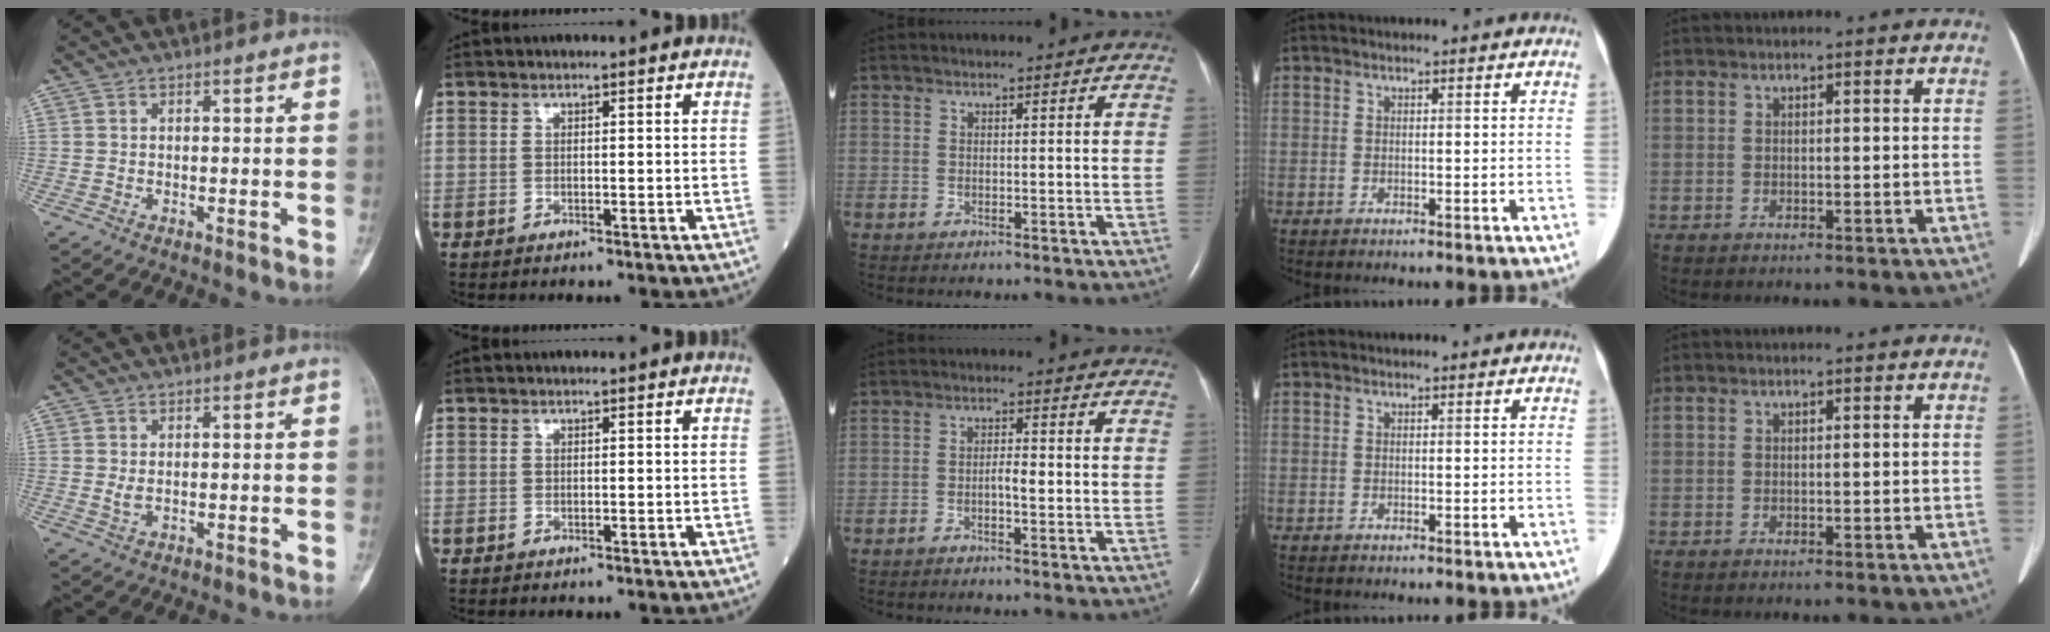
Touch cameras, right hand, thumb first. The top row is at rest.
{"thumb": {"total": 1.5, "force": [0.2, 0.8, 1.2], "torque": [-0.024, -0.002, 0.010]}, "middle": {"total": 2.2, "force": [-0.9, 0.5, 2.0], "torque": [-0.034, 0.004, -0.016]}}